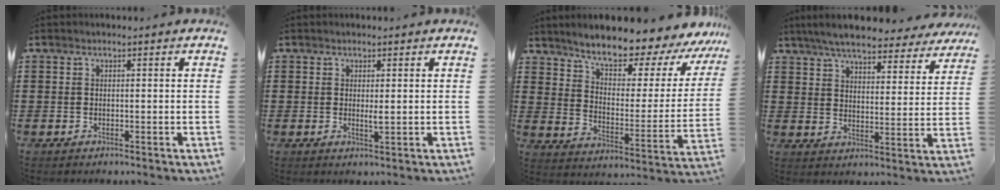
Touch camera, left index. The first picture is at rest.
{"total": 1.8, "force": [0.2, 0.3, 1.7], "torque": [-0.033, -0.002, 0.004]}
{"total": 8.6, "force": [7.4, 2.2, 3.9], "torque": [-0.087, -0.058, 0.119]}
{"total": 6.6, "force": [6.2, 0.5, 2.2], "torque": [-0.070, -0.032, 0.110]}